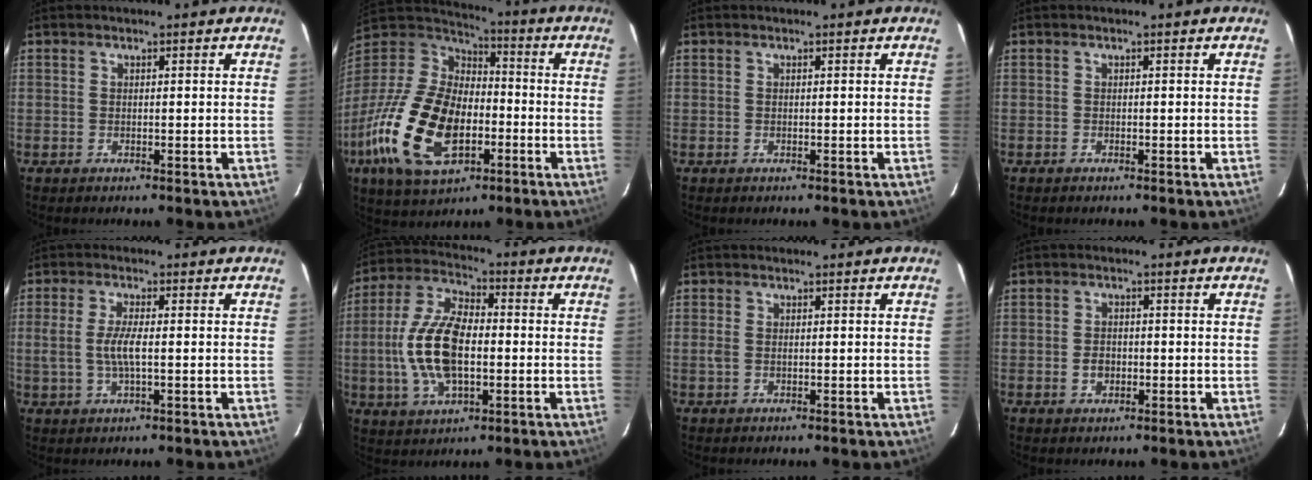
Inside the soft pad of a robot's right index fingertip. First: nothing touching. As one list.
[{"total": 25.1, "force": [-9.3, 14.5, 18.3], "torque": [-0.410, -0.031, -0.159]}, {"total": 0.0}, {"total": 0.0}, {"total": 5.0, "force": [-0.4, 1.3, 4.8], "torque": [-0.096, -0.002, -0.006]}, {"total": 14.9, "force": [-1.7, 7.3, 12.9], "torque": [-0.272, 0.005, -0.031]}, {"total": 1.4, "force": [-0.2, 0.8, 1.1], "torque": [-0.025, -0.002, -0.003]}, {"total": 2.8, "force": [-0.8, 2.2, 1.5], "torque": [-0.029, 0.002, -0.013]}]